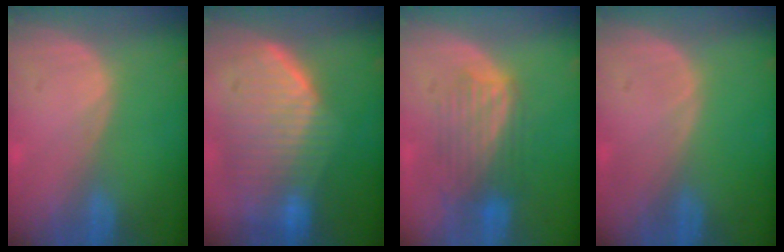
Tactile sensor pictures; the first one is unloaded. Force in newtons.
{"total": 10.2, "press": 9.0, "slide": 4.9}
{"total": 6.4, "press": 6.3, "slide": 0.6}
{"total": 0.0}